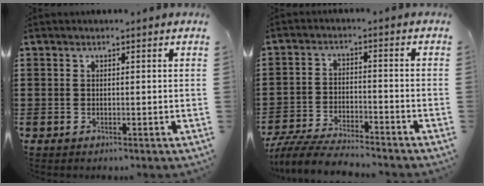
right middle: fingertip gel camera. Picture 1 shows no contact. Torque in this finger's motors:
{"motor_torque": [0.79, -0.31, 0.43, 0.14]}